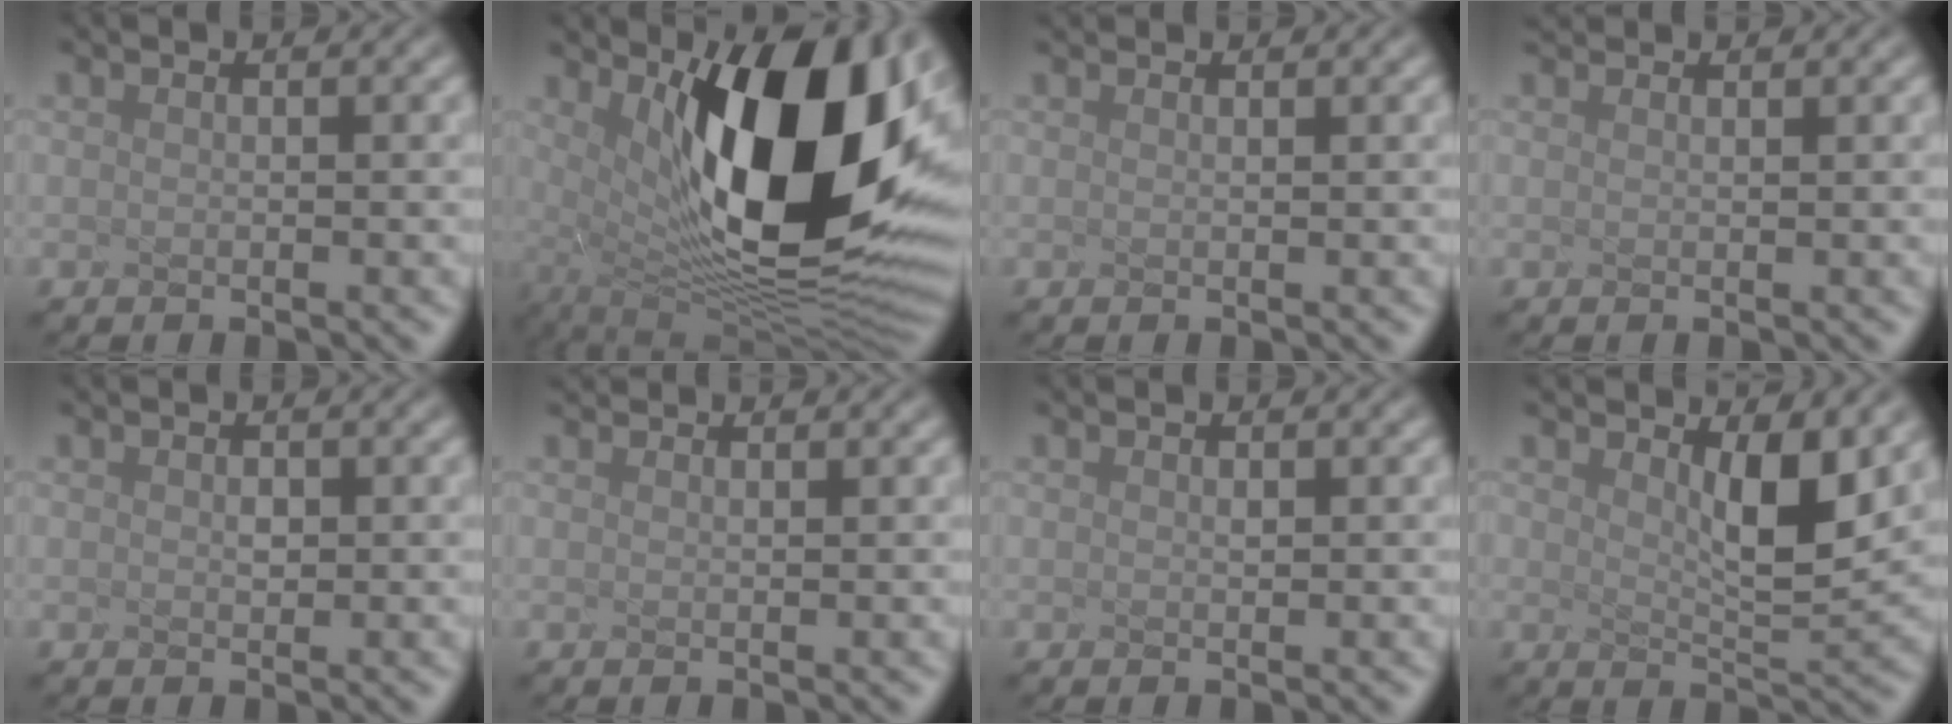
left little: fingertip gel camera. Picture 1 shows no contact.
{"total": 14.0, "force": [2.8, 5.3, 12.6], "torque": [-0.188, -0.021, 0.076]}
{"total": 1.1, "force": [0.9, 0.4, 0.5], "torque": [0.004, 0.015, -0.001]}
{"total": 1.6, "force": [1.4, 0.4, 0.6], "torque": [-0.003, 0.018, 0.010]}
{"total": 1.3, "force": [-0.7, -0.8, -0.6], "torque": [-0.015, 0.000, 0.017]}
{"total": 1.6, "force": [1.3, 0.5, 0.6], "torque": [-0.002, 0.017, 0.009]}
{"total": 0.8, "force": [-0.4, -0.6, -0.4], "torque": [-0.007, -0.005, 0.012]}
{"total": 2.4, "force": [1.1, 0.1, 2.1], "torque": [-0.058, -0.014, 0.047]}